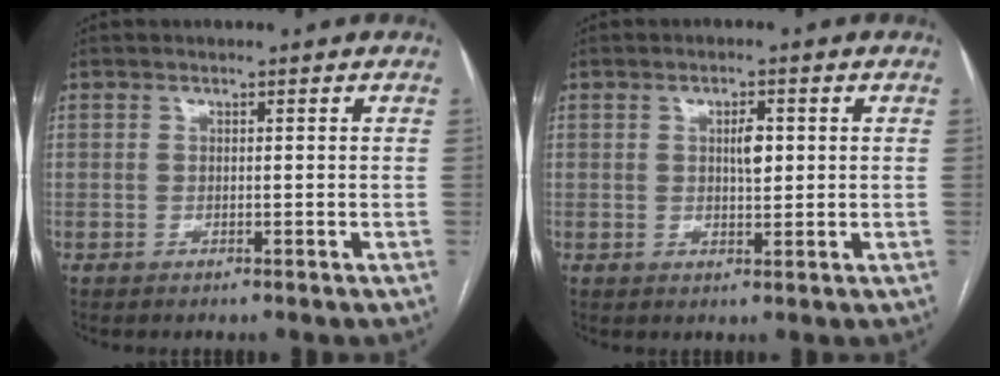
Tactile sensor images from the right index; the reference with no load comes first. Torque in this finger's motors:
{"motor_torque": [0.01, 0.00, 0.03, 0.03]}